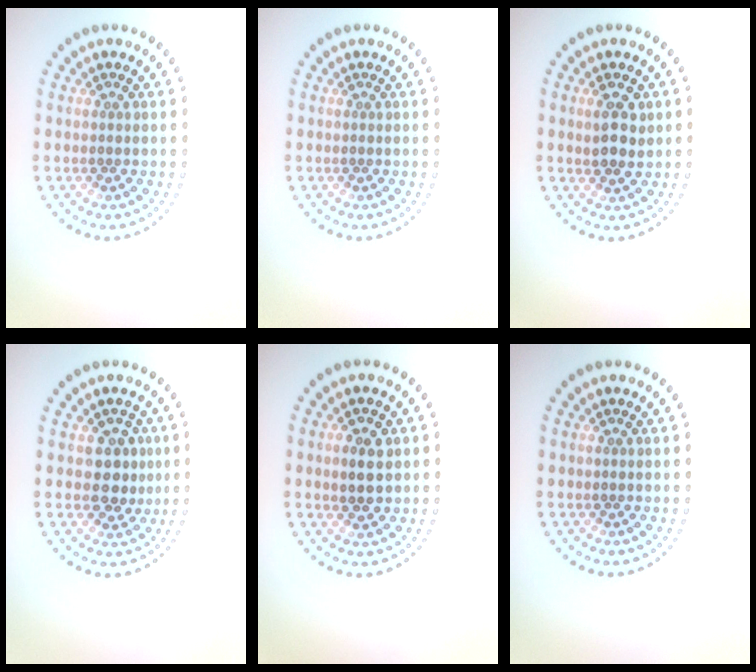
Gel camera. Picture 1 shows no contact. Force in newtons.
{"total": 0.0}
{"total": 2.5, "press": 2.4, "slide": 0.6}
{"total": 2.9, "press": 2.7, "slide": 1.1}
{"total": 2.7, "press": 2.6, "slide": 0.5}
{"total": 0.0}